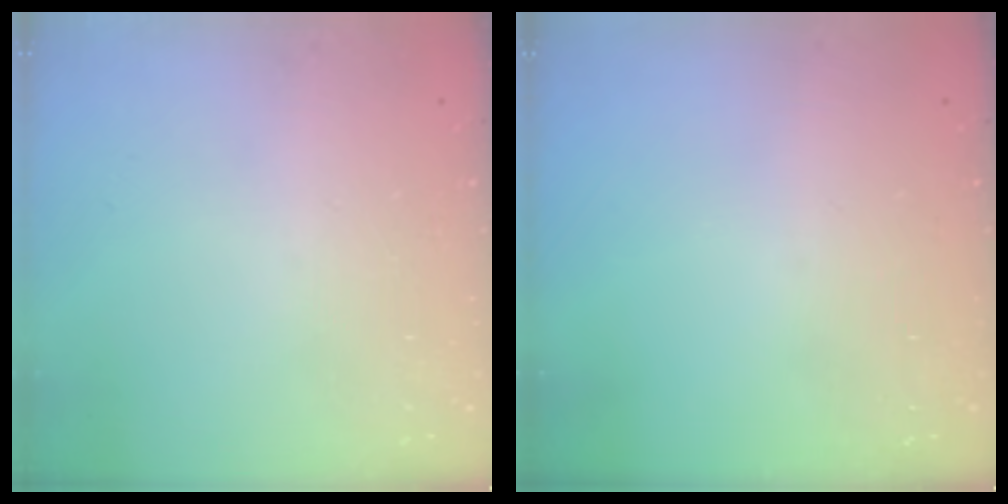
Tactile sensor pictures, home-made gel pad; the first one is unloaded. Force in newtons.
{"total": 0.0}